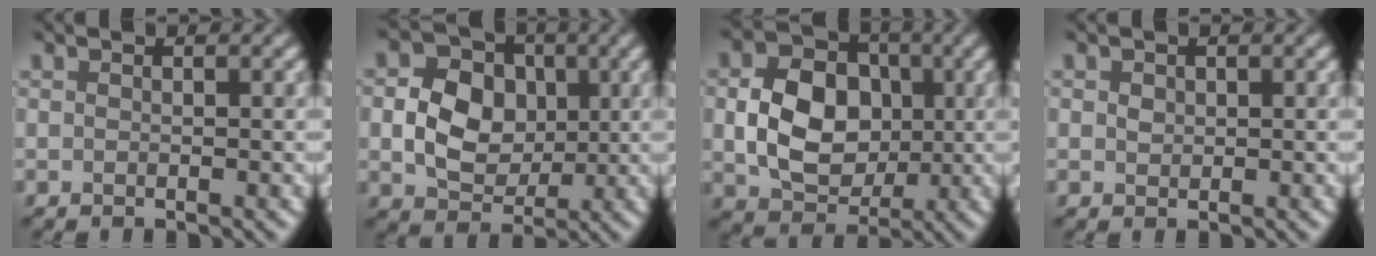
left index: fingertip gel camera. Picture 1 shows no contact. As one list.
[{"total": 5.4, "force": [0.1, 4.4, 3.1], "torque": [-0.056, 0.000, 0.003]}, {"total": 6.9, "force": [0.0, 5.5, 4.2], "torque": [-0.079, -0.003, 0.006]}, {"total": 0.7, "force": [0.1, 0.7, 0.1], "torque": [0.000, 0.001, 0.003]}]